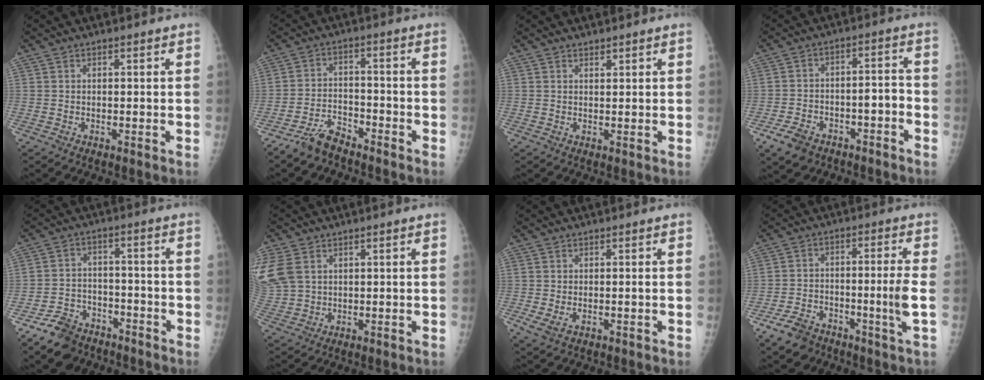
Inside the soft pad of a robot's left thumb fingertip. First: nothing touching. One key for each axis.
{"total": 5.8, "fx": -5.1, "fy": 2.0, "fz": 1.8, "tx": -0.032, "ty": 0.025, "tz": -0.099}
{"total": 1.1, "fx": 0.9, "fy": 0.4, "fz": 0.4, "tx": 0.000, "ty": -0.006, "tz": 0.014}
{"total": 9.2, "fx": -5.6, "fy": 5.2, "fz": 5.2, "tx": -0.073, "ty": 0.056, "tz": -0.085}
{"total": 9.5, "fx": -6.9, "fy": 5.9, "fz": 2.8, "tx": -0.034, "ty": 0.045, "tz": -0.115}
{"total": 10.0, "fx": 3.4, "fy": 7.4, "fz": 5.8, "tx": -0.156, "ty": 0.001, "tz": 0.077}
{"total": 2.7, "fx": -0.4, "fy": 1.2, "fz": 2.4, "tx": -0.057, "ty": -0.002, "tz": -0.003}
{"total": 8.4, "fx": -4.5, "fy": 1.6, "fz": 6.8, "tx": -0.132, "ty": 0.036, "tz": -0.074}